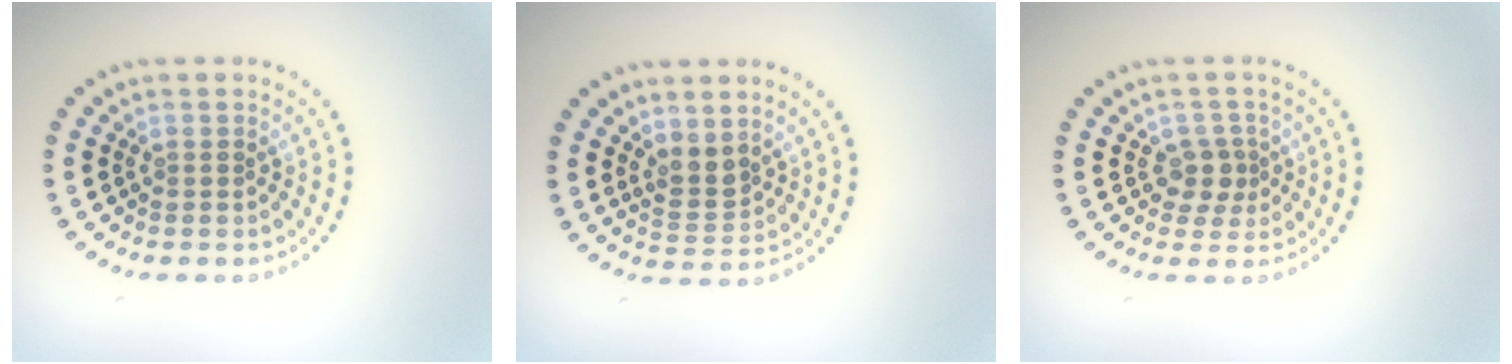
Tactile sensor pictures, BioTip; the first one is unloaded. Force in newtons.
{"total": 2.2, "press": 1.8, "slide": 1.2}
{"total": 1.9, "press": 1.7, "slide": 1.0}